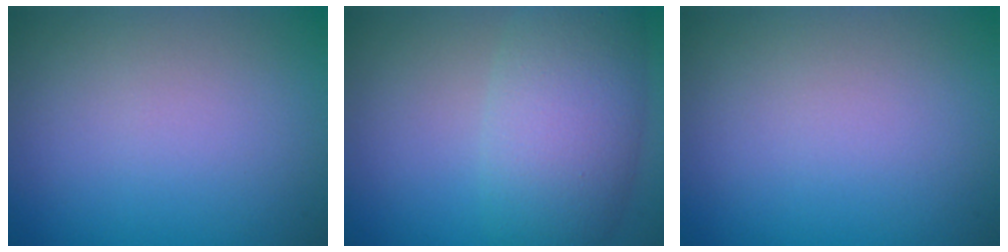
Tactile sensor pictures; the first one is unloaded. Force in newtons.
{"total": 7.6, "press": 7.6, "slide": 0.1}
{"total": 0.0}